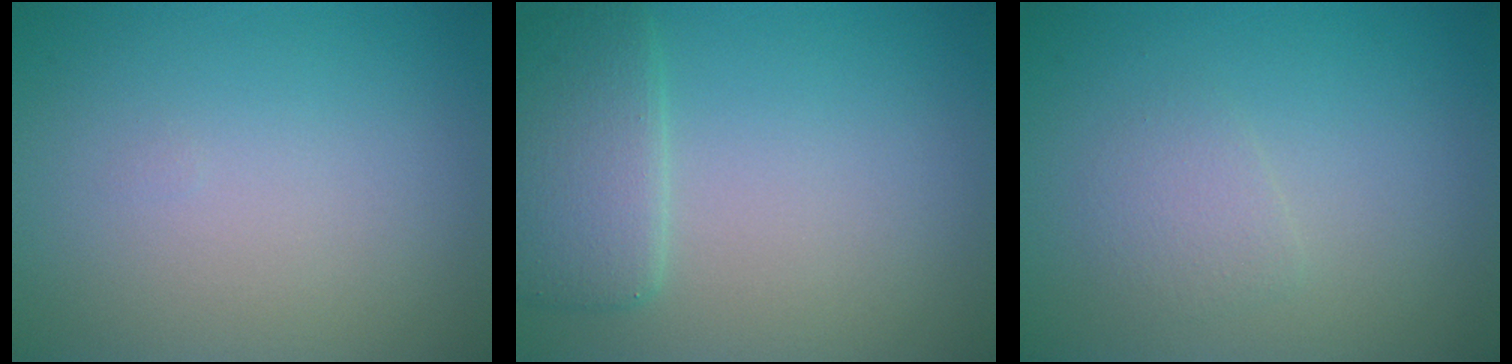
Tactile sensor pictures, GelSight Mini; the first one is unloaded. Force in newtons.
{"total": 3.5, "press": 3.5, "slide": 0.1}
{"total": 1.4, "press": 1.4, "slide": 0.1}